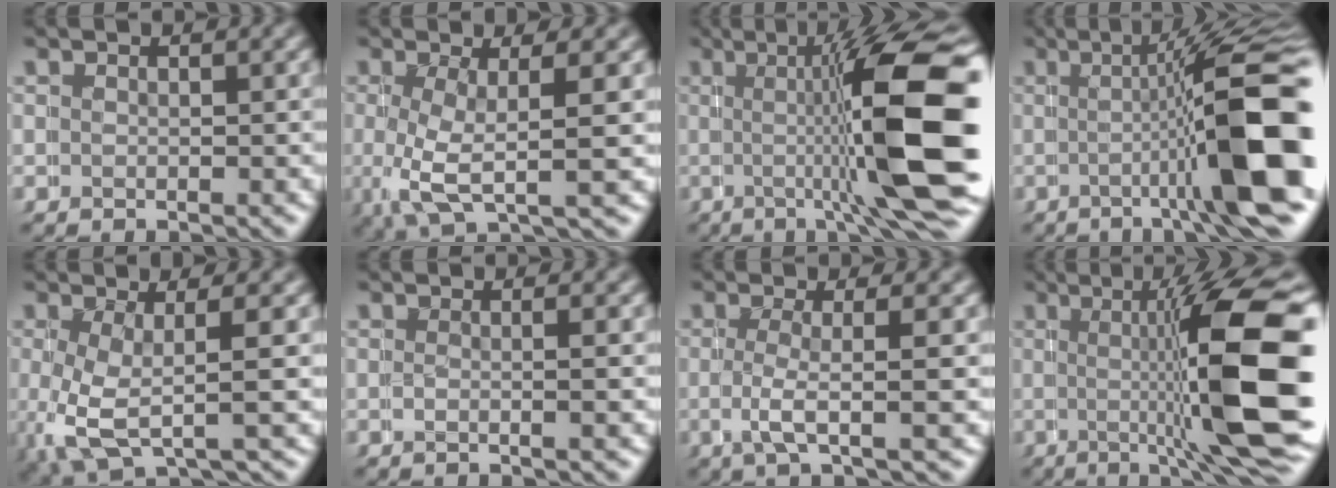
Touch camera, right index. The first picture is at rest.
{"total": 5.3, "force": [-0.5, 1.8, 4.9], "torque": [-0.106, -0.016, -0.004]}
{"total": 13.6, "force": [1.2, 2.9, 13.3], "torque": [-0.188, 0.017, 0.008]}
{"total": 11.2, "force": [-1.2, 2.4, 10.8], "torque": [-0.143, 0.003, -0.022]}
{"total": 5.7, "force": [-0.8, 2.8, 4.9], "torque": [-0.115, -0.027, -0.001]}
{"total": 0.8, "force": [0.3, -0.5, 0.6], "torque": [-0.018, -0.002, 0.002]}
{"total": 2.8, "force": [0.4, -0.4, 2.8], "torque": [-0.060, -0.003, 0.002]}
{"total": 12.6, "force": [0.6, 2.3, 12.3], "torque": [-0.172, 0.011, 0.002]}